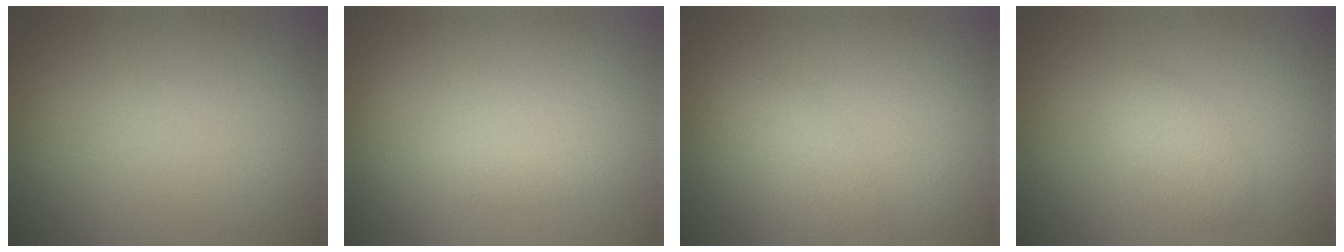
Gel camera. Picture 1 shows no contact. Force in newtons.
{"total": 0.7, "press": 0.7, "slide": 0.0}
{"total": 2.2, "press": 2.2, "slide": 0.1}
{"total": 1.8, "press": 1.8, "slide": 0.2}